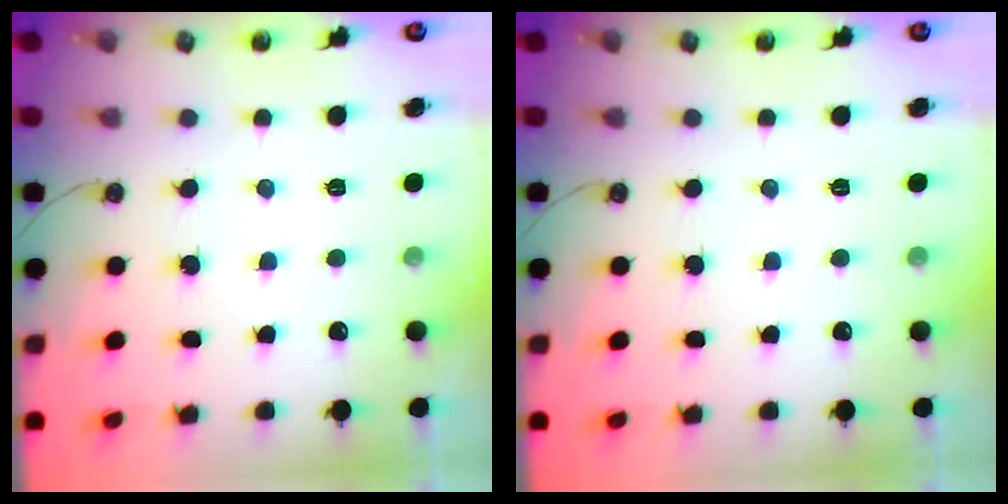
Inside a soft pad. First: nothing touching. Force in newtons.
{"total": 0.0}